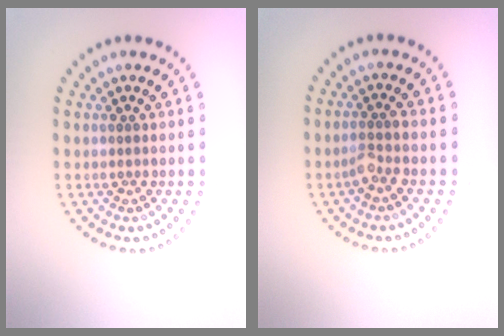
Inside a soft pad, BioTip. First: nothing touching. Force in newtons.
{"total": 1.6, "press": 1.3, "slide": 0.9}